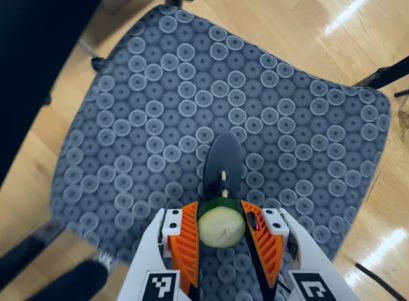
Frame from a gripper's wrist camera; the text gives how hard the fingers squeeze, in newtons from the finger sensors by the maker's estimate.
{"total": 11.8, "left": 13.5, "right": 10.2}